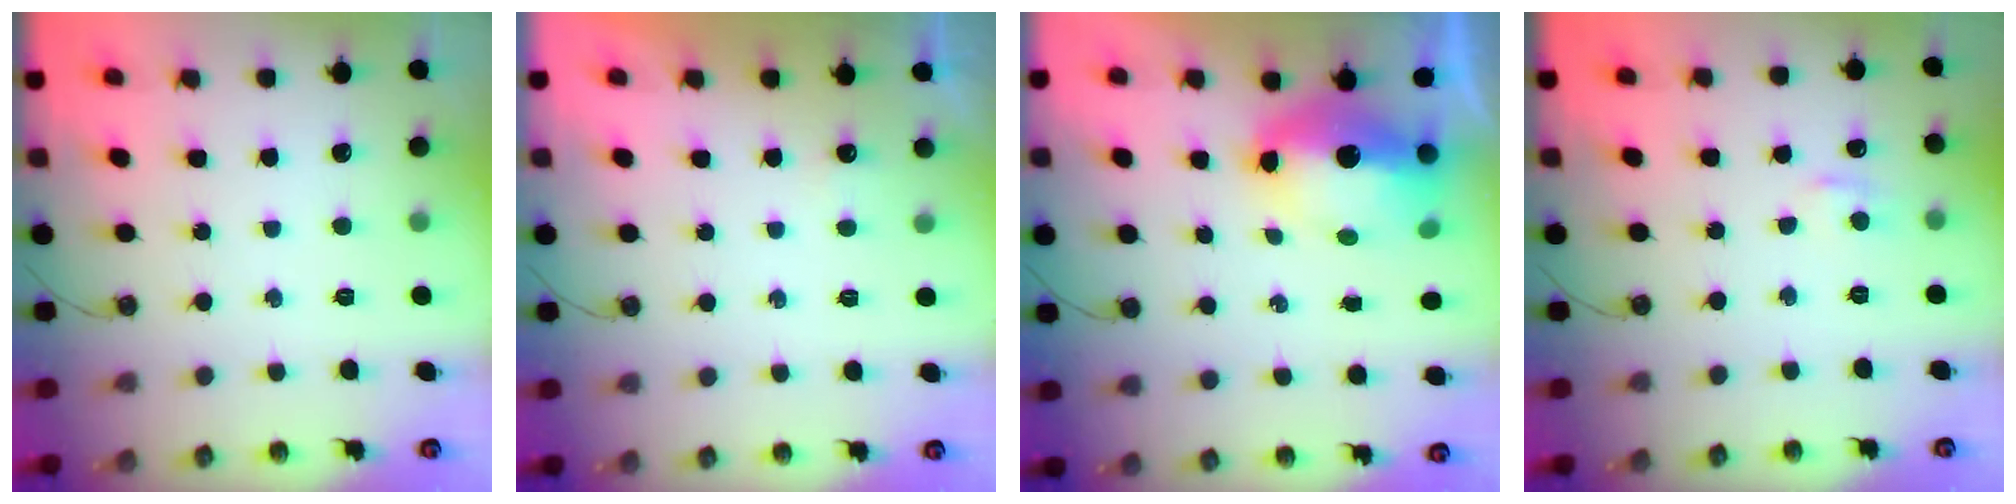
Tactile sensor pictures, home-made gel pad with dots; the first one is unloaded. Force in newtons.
{"total": 1.9, "press": 1.9, "slide": 0.3}
{"total": 10.9, "press": 10.9, "slide": 1.1}
{"total": 4.5, "press": 4.4, "slide": 0.6}